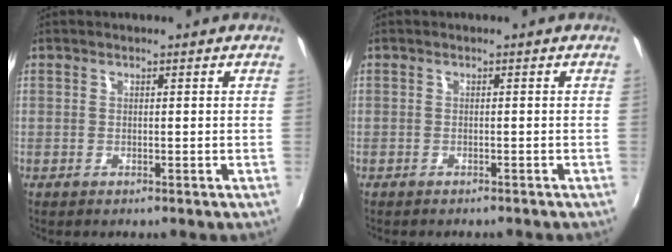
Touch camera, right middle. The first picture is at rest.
{"total": 1.5, "force": [-1.4, 0.3, 0.5], "torque": [-0.014, -0.006, -0.019]}